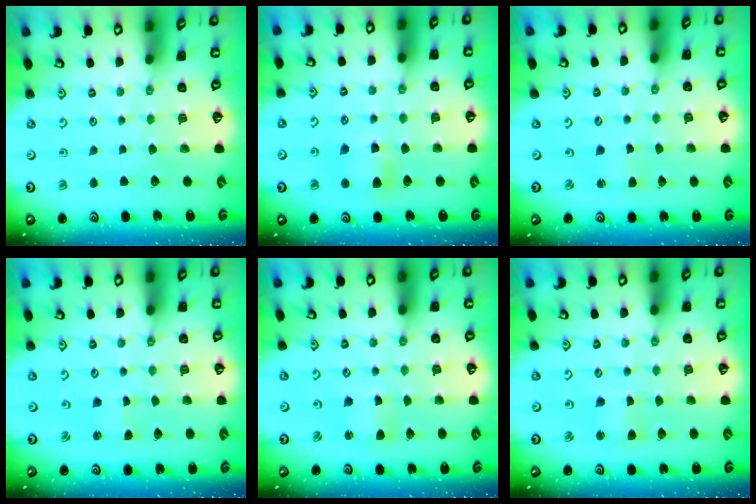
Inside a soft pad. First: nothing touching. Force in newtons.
{"total": 6.4, "press": 6.3, "slide": 0.9}
{"total": 2.1, "press": 2.1, "slide": 0.3}
{"total": 0.0}
{"total": 2.4, "press": 2.4, "slide": 0.2}
{"total": 2.8, "press": 2.7, "slide": 0.6}